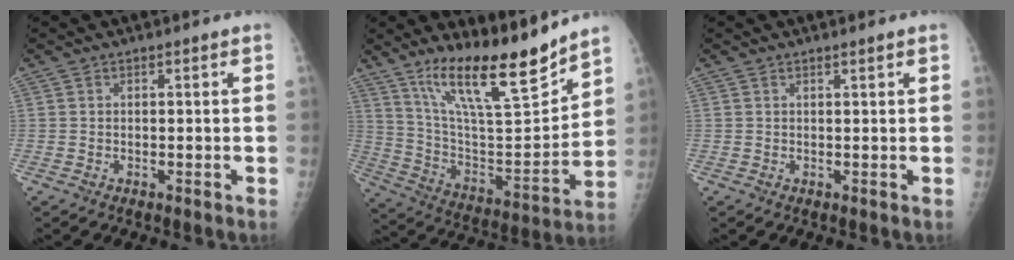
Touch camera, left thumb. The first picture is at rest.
{"total": 20.6, "force": [15.4, 4.1, 13.0], "torque": [-0.186, -0.088, 0.273]}
{"total": 0.6, "force": [0.5, 0.0, 0.4], "torque": [-0.010, -0.004, 0.010]}